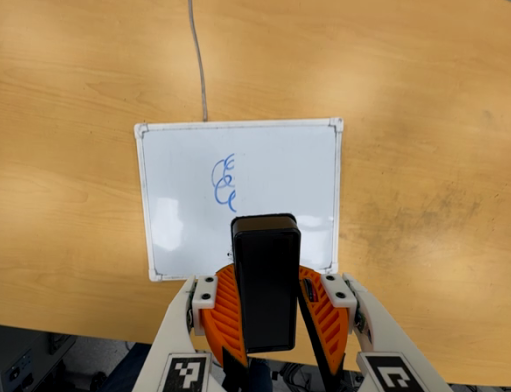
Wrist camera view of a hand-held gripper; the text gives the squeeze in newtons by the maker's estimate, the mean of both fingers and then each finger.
{"total": 7.6, "left": 8.7, "right": 6.6}